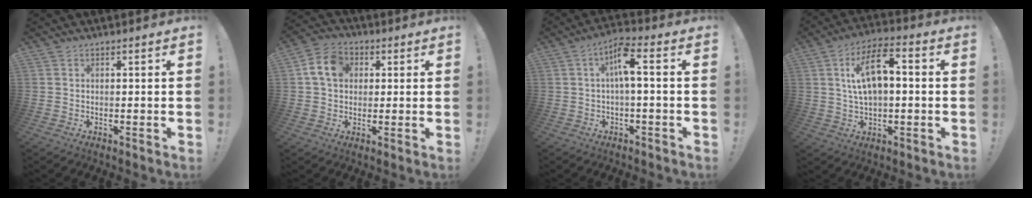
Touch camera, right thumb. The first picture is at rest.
{"total": 9.9, "force": [2.4, 7.7, 5.7], "torque": [-0.094, 0.016, 0.051]}
{"total": 8.0, "force": [0.9, 1.9, 7.7], "torque": [-0.134, 0.005, 0.012]}
{"total": 12.1, "force": [2.1, 6.1, 10.3], "torque": [-0.163, 0.007, 0.038]}